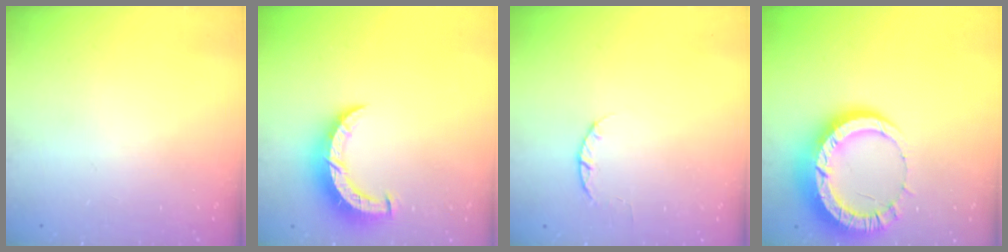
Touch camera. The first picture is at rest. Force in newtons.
{"total": 8.4, "press": 8.3, "slide": 1.0}
{"total": 2.4, "press": 2.4, "slide": 0.4}
{"total": 13.2, "press": 13.1, "slide": 1.3}